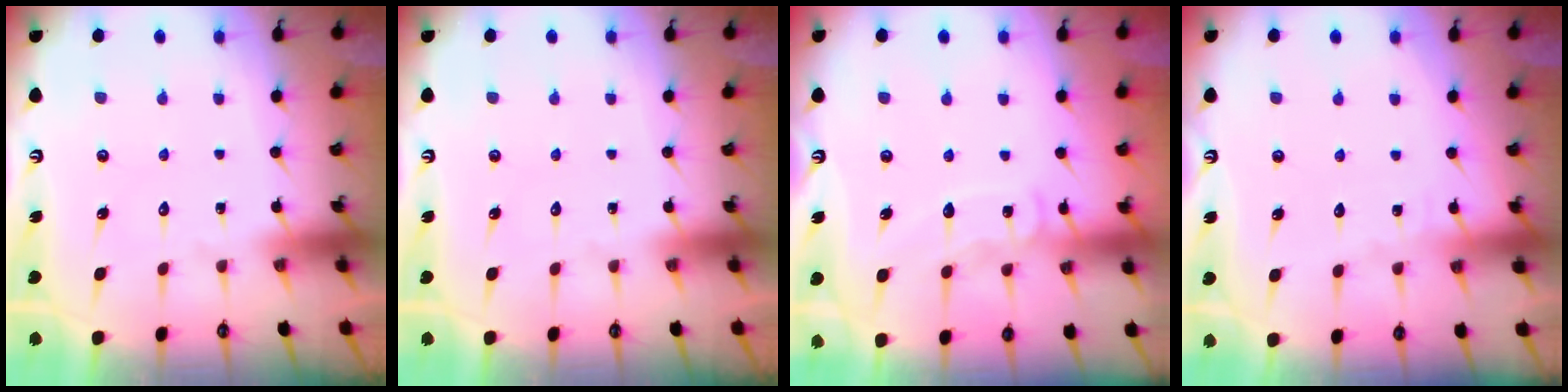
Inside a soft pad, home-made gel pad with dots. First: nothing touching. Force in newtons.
{"total": 0.0}
{"total": 8.3, "press": 8.3, "slide": 0.7}
{"total": 3.5, "press": 3.5, "slide": 0.4}